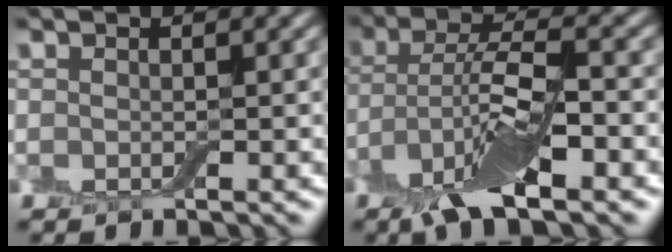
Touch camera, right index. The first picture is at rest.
{"total": 8.8, "force": [-3.9, 3.0, 7.3], "torque": [-0.141, 0.006, -0.080]}